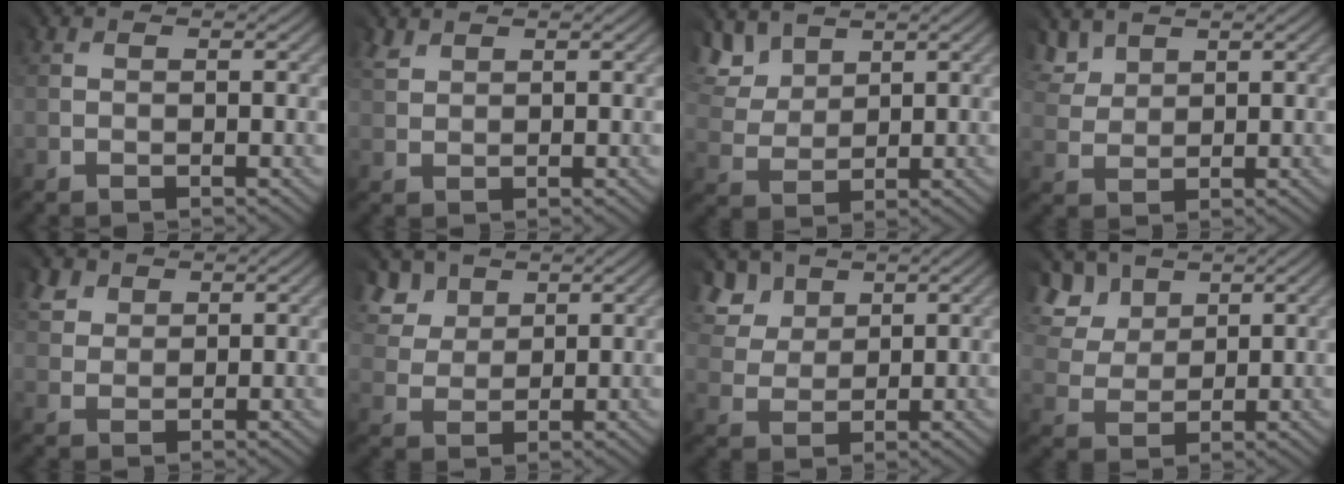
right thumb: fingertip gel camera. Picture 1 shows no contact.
{"total": 2.4, "force": [2.2, 0.7, -0.5], "torque": [-0.001, 0.002, 0.046]}
{"total": 5.4, "force": [4.6, 2.6, 1.0], "torque": [-0.056, 0.009, 0.090]}
{"total": 3.5, "force": [3.3, 1.4, -0.4], "torque": [-0.009, 0.005, 0.069]}
{"total": 3.0, "force": [2.5, 1.7, -0.7], "torque": [-0.003, 0.003, 0.052]}
{"total": 4.7, "force": [3.8, 2.7, 0.3], "torque": [-0.041, 0.001, 0.076]}
{"total": 5.1, "force": [4.1, 3.0, 0.6], "torque": [-0.054, 0.003, 0.081]}
{"total": 6.3, "force": [4.9, 3.6, 1.6], "torque": [-0.087, 0.008, 0.093]}